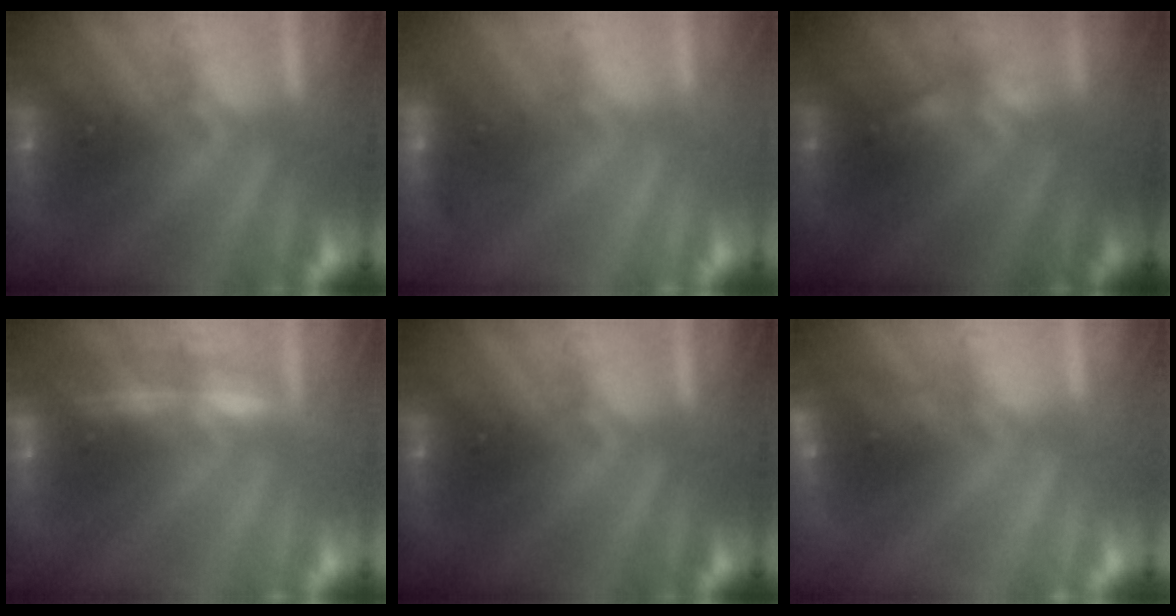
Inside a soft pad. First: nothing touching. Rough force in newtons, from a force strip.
{"total": 2.4}
{"total": 2.4}
{"total": 1.5}
{"total": 0.0}
{"total": 2.4}